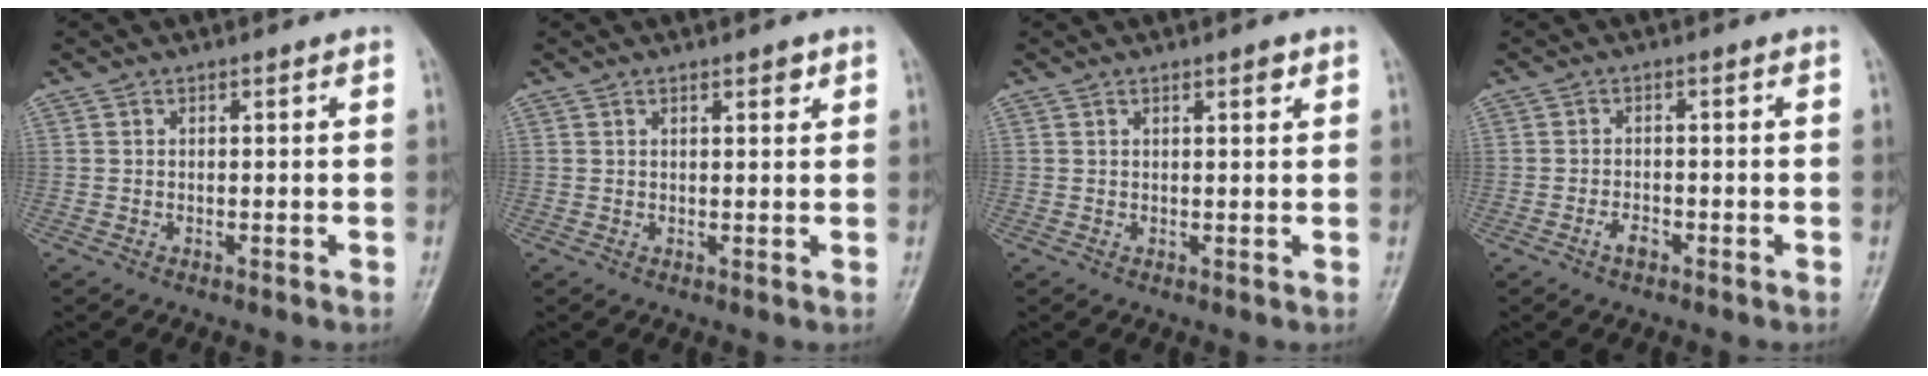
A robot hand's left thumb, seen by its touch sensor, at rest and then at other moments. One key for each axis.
{"total": 1.8, "fx": 1.2, "fy": 0.6, "fz": 1.3, "tx": -0.013, "ty": -0.005, "tz": 0.016}
{"total": 1.6, "fx": 1.0, "fy": 0.4, "fz": 1.2, "tx": -0.015, "ty": -0.003, "tz": 0.014}
{"total": 2.2, "fx": -1.3, "fy": 1.1, "fz": 1.4, "tx": -0.023, "ty": 0.008, "tz": -0.024}